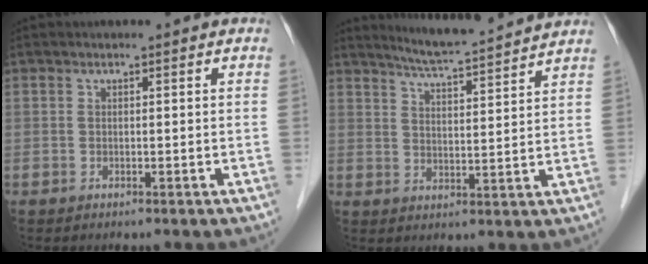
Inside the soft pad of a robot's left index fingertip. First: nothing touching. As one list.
[{"total": 10.3, "force": [9.6, -0.5, 3.5], "torque": [-0.069, 0.010, 0.143]}]